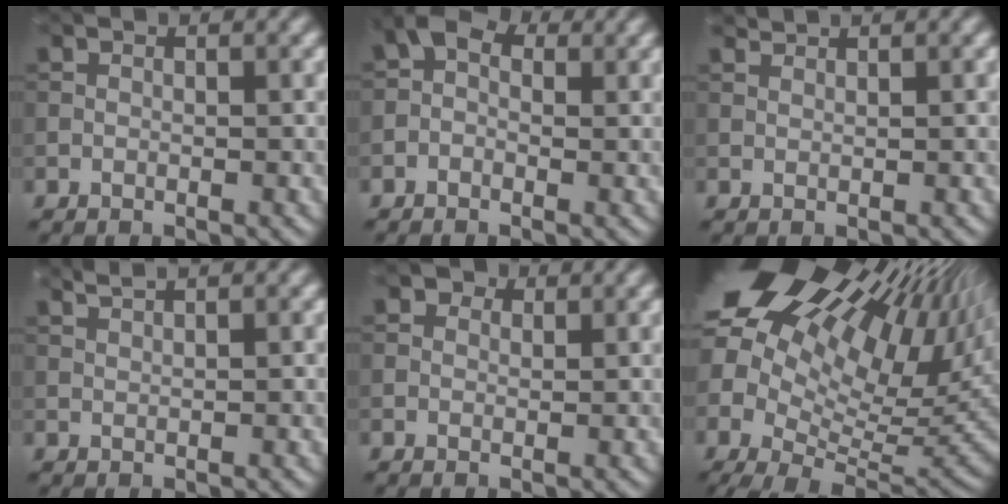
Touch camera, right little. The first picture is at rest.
{"total": 3.1, "force": [0.6, 2.3, 2.0], "torque": [-0.034, 0.015, -0.014]}
{"total": 0.9, "force": [0.8, 0.0, 0.2], "torque": [-0.003, 0.001, 0.018]}
{"total": 1.5, "force": [1.2, 0.3, 0.9], "torque": [-0.016, 0.003, 0.020]}
{"total": 1.8, "force": [1.1, 1.2, 0.8], "torque": [-0.012, -0.005, 0.010]}
{"total": 20.4, "force": [6.9, 11.0, 15.6], "torque": [-0.262, 0.028, 0.152]}